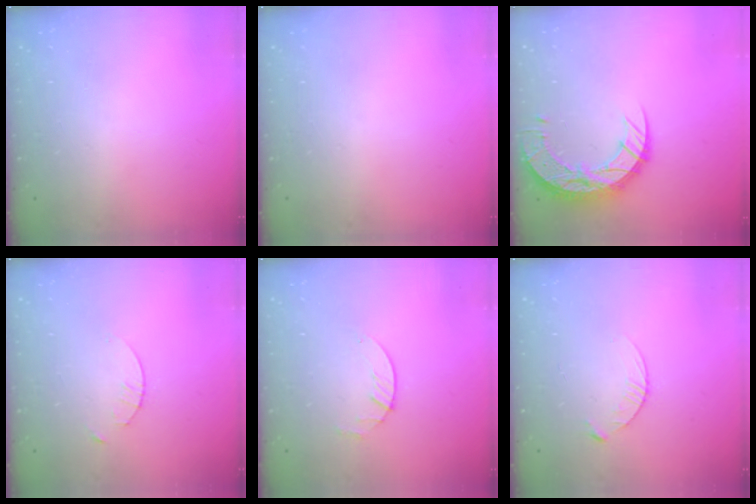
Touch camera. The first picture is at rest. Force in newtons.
{"total": 0.0}
{"total": 16.5, "press": 16.4, "slide": 1.2}
{"total": 1.7, "press": 1.6, "slide": 0.2}
{"total": 2.9, "press": 2.9, "slide": 0.4}
{"total": 3.7, "press": 3.7, "slide": 0.4}